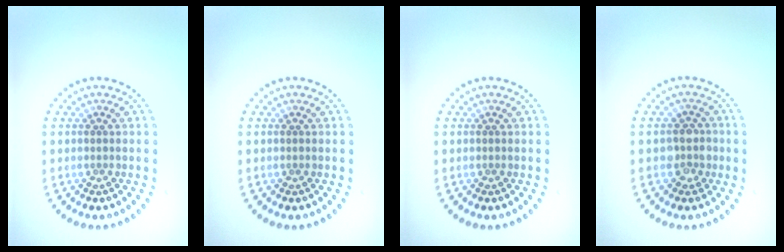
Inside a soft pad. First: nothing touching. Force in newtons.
{"total": 0.0}
{"total": 0.0}
{"total": 2.2, "press": 2.0, "slide": 1.0}